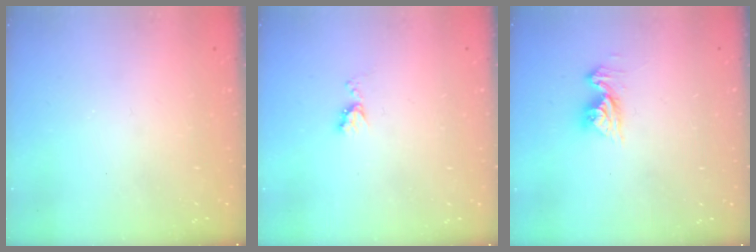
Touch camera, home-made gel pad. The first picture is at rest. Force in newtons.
{"total": 5.1, "press": 5.1, "slide": 0.5}
{"total": 9.6, "press": 9.6, "slide": 1.0}